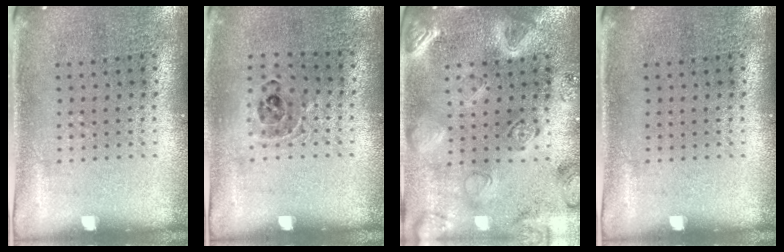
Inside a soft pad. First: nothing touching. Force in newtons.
{"total": 0.9, "press": 0.9, "slide": 0.1}
{"total": 3.0, "press": 2.8, "slide": 0.8}
{"total": 0.0}